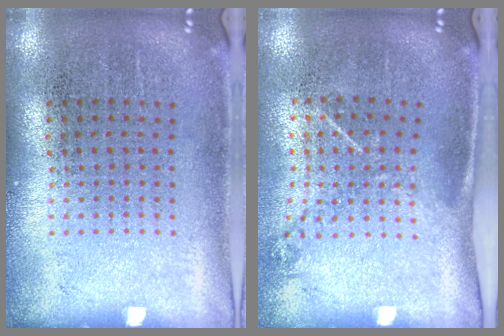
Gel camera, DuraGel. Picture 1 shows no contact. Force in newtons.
{"total": 1.2, "press": 0.9, "slide": 0.8}